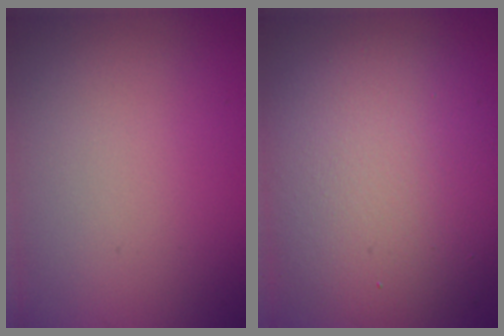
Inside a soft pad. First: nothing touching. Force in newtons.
{"total": 10.5, "press": 10.5, "slide": 0.5}